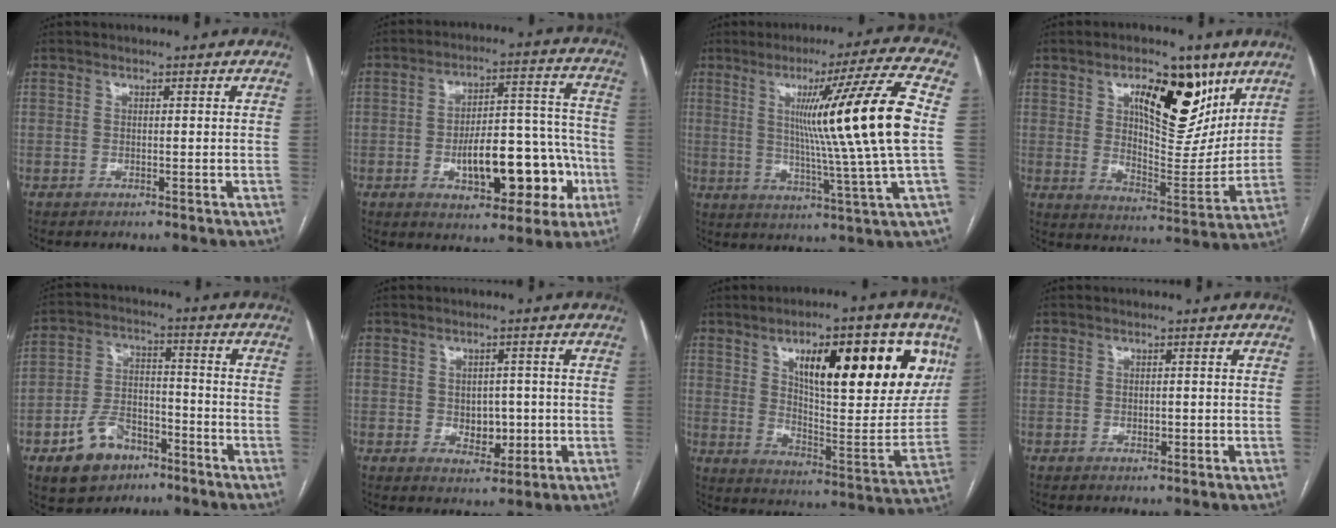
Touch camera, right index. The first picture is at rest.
{"total": 14.5, "force": [-4.3, 6.4, 12.2], "torque": [-0.168, 0.036, -0.051]}
{"total": 17.9, "force": [2.6, -3.3, 17.4], "torque": [-0.257, -0.013, 0.032]}
{"total": 15.8, "force": [7.9, 6.5, 12.0], "torque": [-0.168, -0.001, 0.130]}
{"total": 9.9, "force": [-5.6, 6.4, 5.0], "torque": [-0.101, 0.017, -0.089]}
{"total": 4.5, "force": [-0.4, 3.2, 3.2], "torque": [-0.034, 0.004, 0.005]}
{"total": 25.2, "force": [10.9, 7.1, 21.6], "torque": [-0.314, 0.012, 0.171]}
{"total": 1.1, "force": [-0.2, 0.7, 0.8], "torque": [-0.011, 0.001, 0.001]}